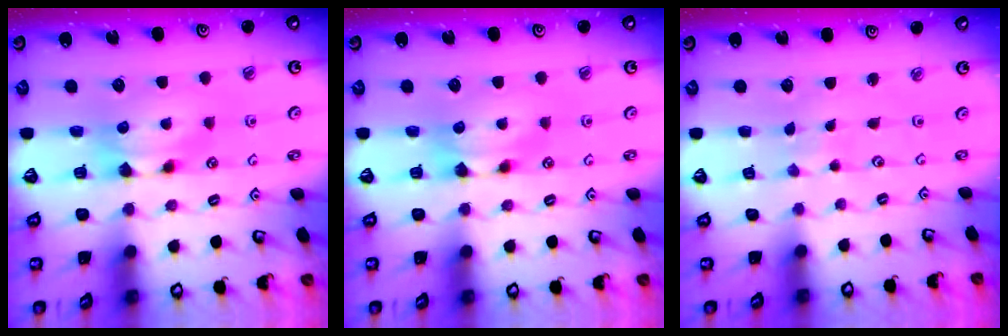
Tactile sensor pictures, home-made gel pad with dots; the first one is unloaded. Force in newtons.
{"total": 0.0}
{"total": 6.4, "press": 6.4, "slide": 0.3}